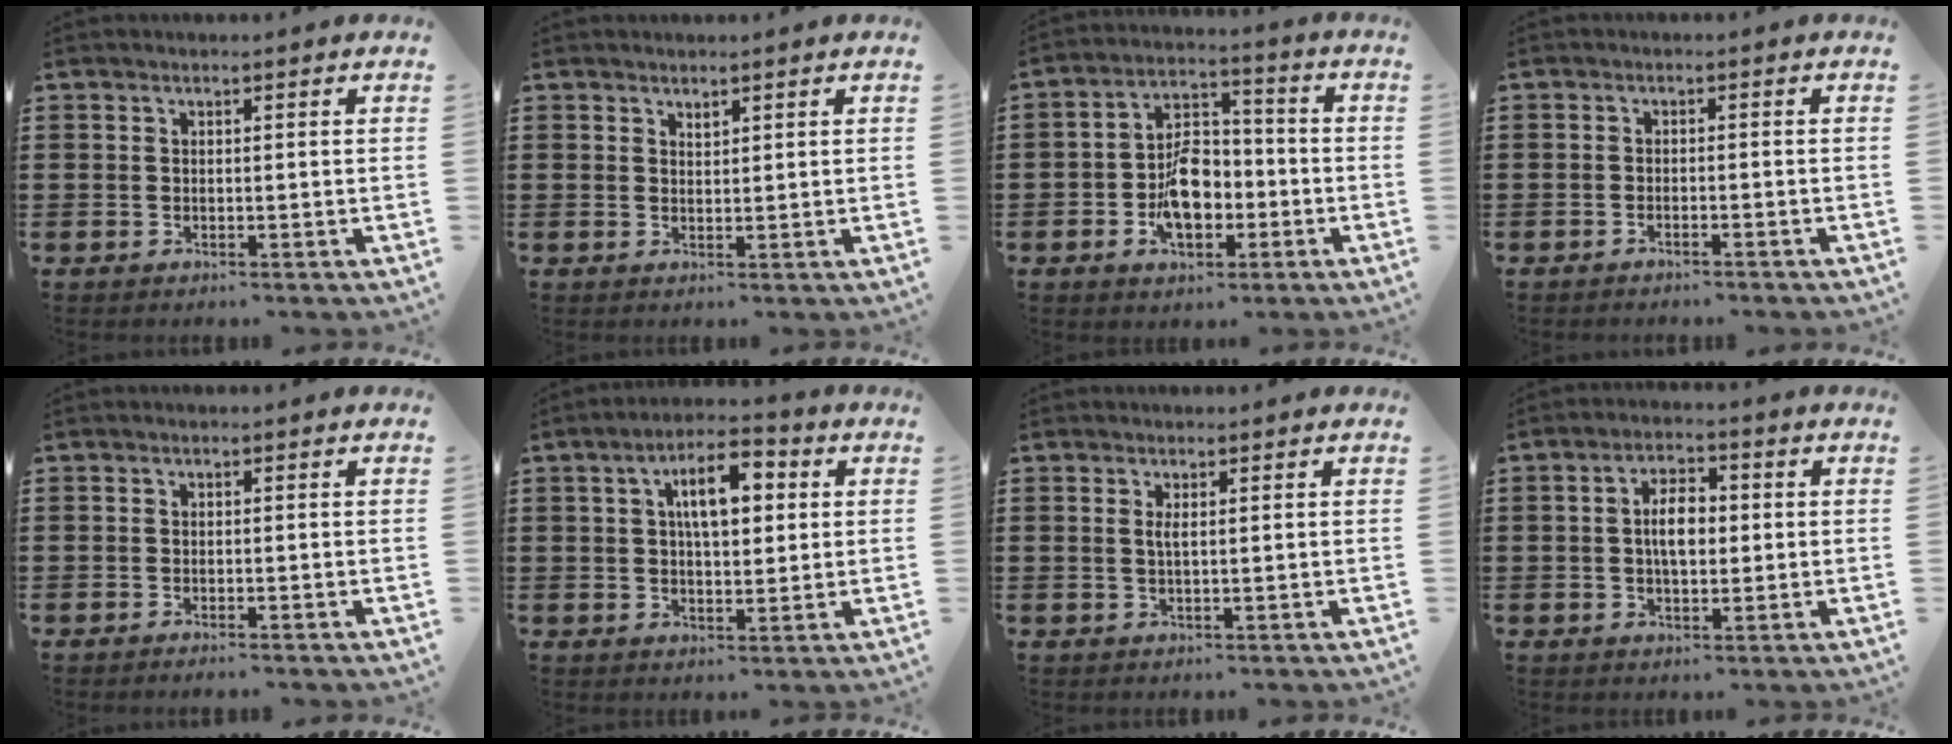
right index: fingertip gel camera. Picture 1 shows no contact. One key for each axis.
{"total": 1.0, "fx": 1.0, "fy": 0.3, "fz": 0.1, "tx": -0.003, "ty": 0.000, "tz": 0.019}
{"total": 8.4, "fx": -2.3, "fy": 5.0, "fz": 6.4, "tx": -0.121, "ty": 0.009, "tz": -0.043}
{"total": 1.3, "fx": -1.3, "fy": 0.0, "fz": 0.2, "tx": -0.007, "ty": -0.001, "tz": -0.026}
{"total": 0.7, "fx": -0.6, "fy": 0.0, "fz": 0.3, "tx": -0.008, "ty": -0.003, "tz": -0.012}
{"total": 7.9, "fx": 1.9, "fy": 3.4, "fz": 6.9, "tx": -0.116, "ty": 0.006, "tz": 0.023}
{"total": 1.3, "fx": 0.3, "fy": 0.2, "fz": 1.3, "tx": -0.027, "ty": 0.001, "tz": 0.005}
{"total": 5.1, "fx": 0.1, "fy": 2.4, "fz": 4.4, "tx": -0.080, "ty": 0.006, "tz": -0.003}